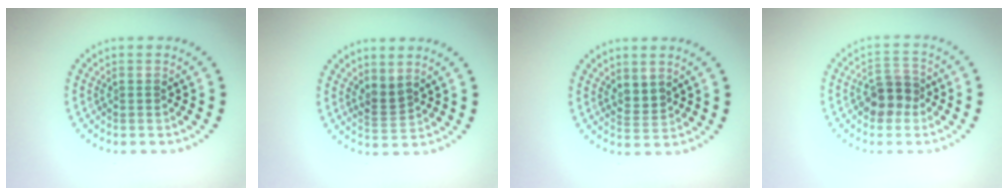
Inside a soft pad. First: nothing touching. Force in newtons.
{"total": 1.8, "press": 1.3, "slide": 1.3}
{"total": 1.7, "press": 1.4, "slide": 1.0}
{"total": 3.1, "press": 2.9, "slide": 0.9}